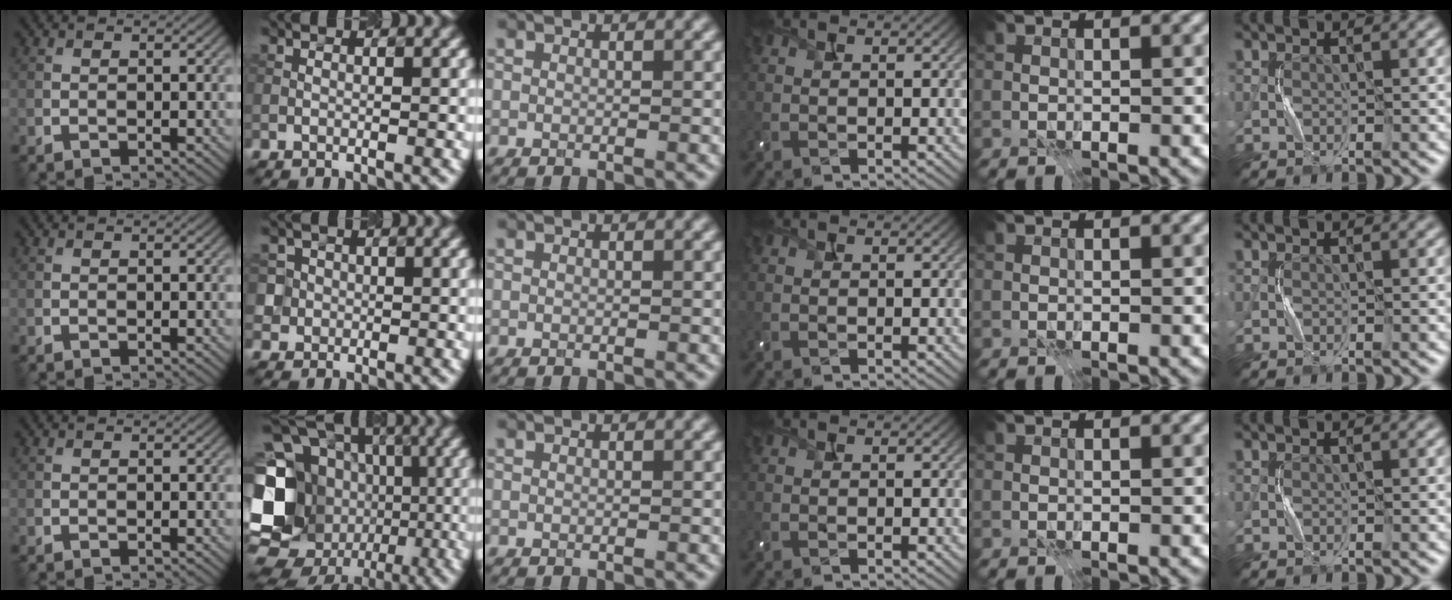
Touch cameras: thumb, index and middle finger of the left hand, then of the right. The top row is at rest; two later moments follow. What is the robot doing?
{"motion": "press", "object": "camera"}